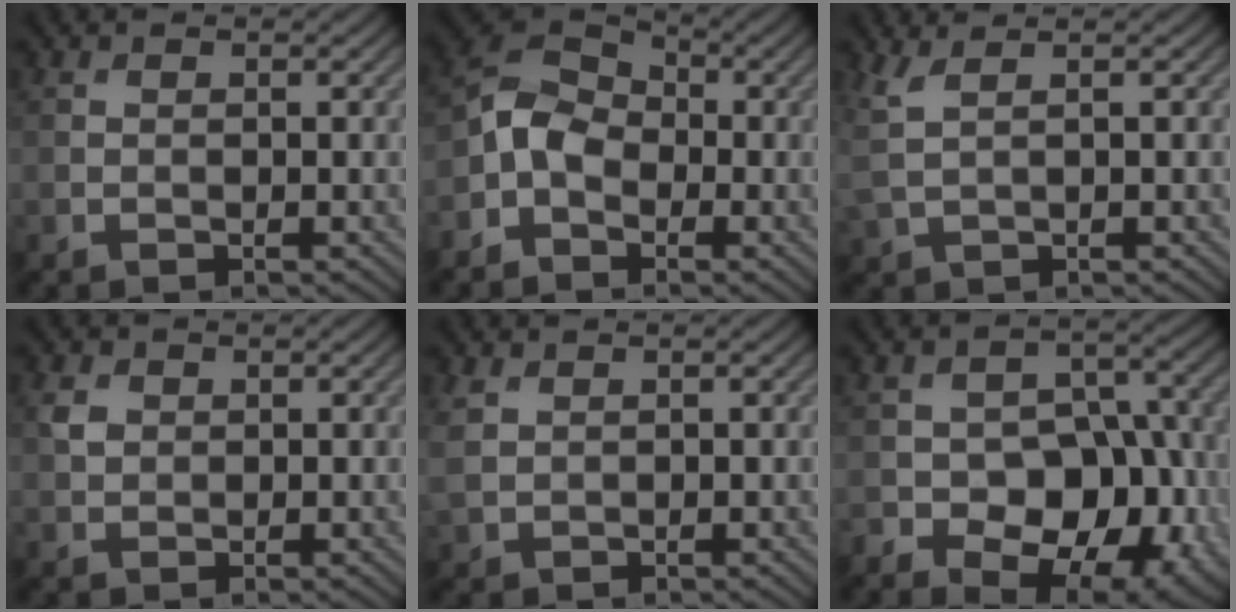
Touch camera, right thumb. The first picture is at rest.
{"total": 5.9, "force": [-2.1, 4.3, 3.5], "torque": [-0.077, 0.010, -0.059]}
{"total": 3.3, "force": [1.7, 1.0, 2.7], "torque": [-0.069, 0.008, 0.037]}
{"total": 1.9, "force": [0.6, 1.6, 0.8], "torque": [-0.022, 0.001, 0.010]}
{"total": 2.3, "force": [1.1, 1.6, 1.3], "torque": [-0.040, 0.001, 0.026]}
{"total": 12.4, "force": [-4.7, 8.2, 8.1], "torque": [-0.125, -0.004, -0.066]}